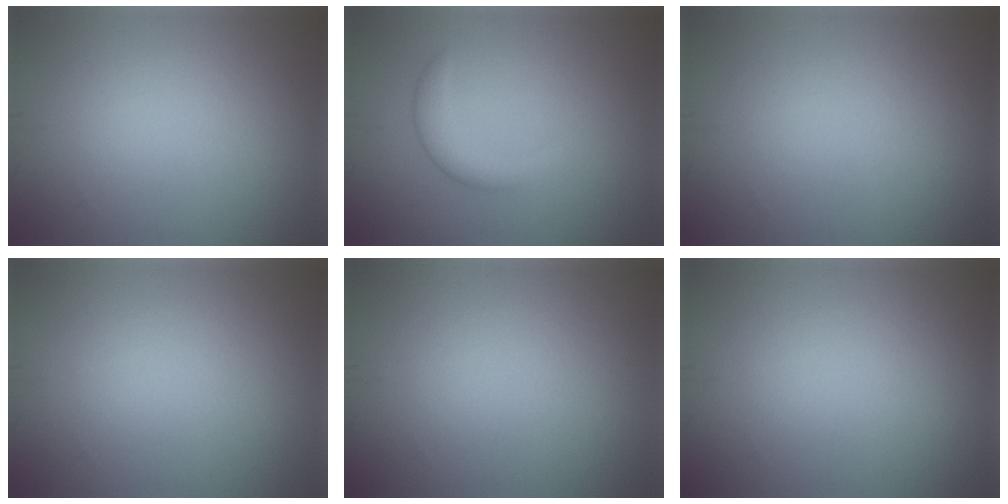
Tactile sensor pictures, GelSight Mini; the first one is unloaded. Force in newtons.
{"total": 2.5, "press": 2.5, "slide": 0.1}
{"total": 0.0}
{"total": 0.0}
{"total": 0.0}
{"total": 0.0}